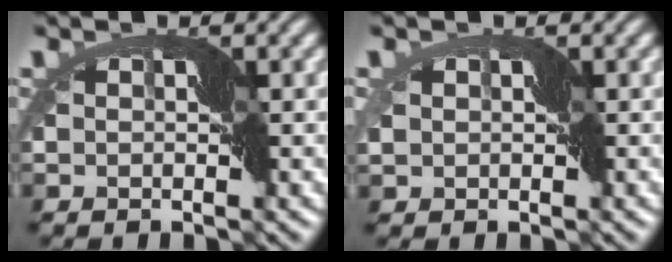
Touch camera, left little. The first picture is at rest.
{"total": 2.4, "force": [0.0, 1.9, 1.4], "torque": [-0.021, 0.000, -0.001]}